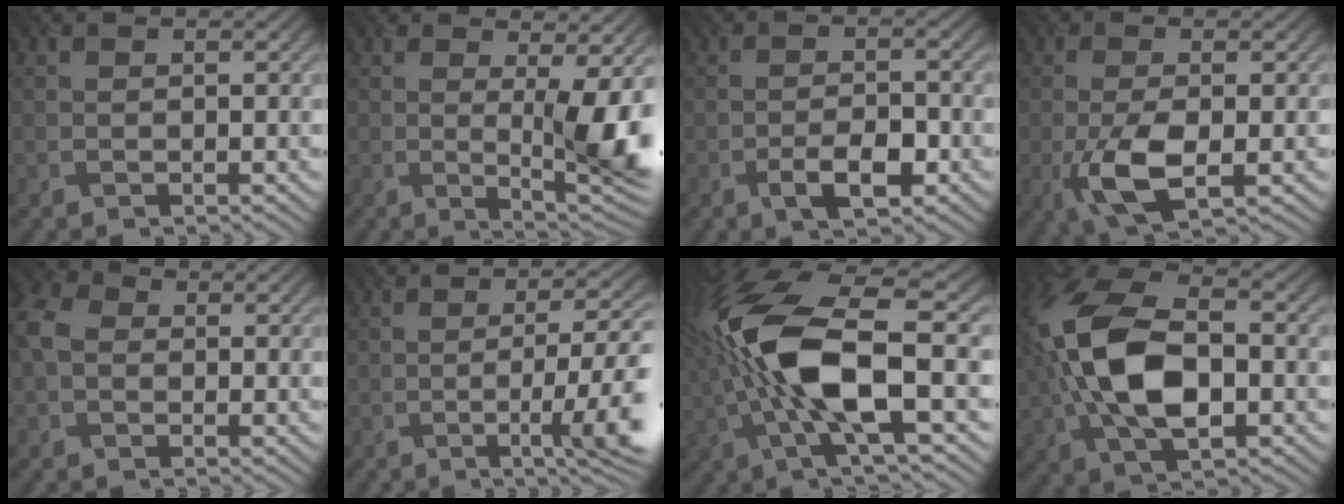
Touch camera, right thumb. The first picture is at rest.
{"total": 9.4, "force": [0.2, 2.1, 9.2], "torque": [-0.134, -0.003, 0.006]}
{"total": 4.5, "force": [-2.2, 1.7, 3.5], "torque": [-0.062, -0.001, -0.041]}
{"total": 6.7, "force": [-2.0, 2.5, 5.9], "torque": [-0.123, -0.006, -0.038]}
{"total": 5.5, "force": [-0.1, 4.2, 3.5], "torque": [-0.110, 0.009, -0.014]}
{"total": 9.0, "force": [-2.1, 1.7, 8.6], "torque": [-0.128, 0.001, -0.032]}
{"total": 14.1, "force": [-0.9, 5.2, 13.1], "torque": [-0.290, -0.002, -0.024]}
{"total": 13.9, "force": [-0.5, 7.4, 11.8], "torque": [-0.261, 0.011, -0.016]}